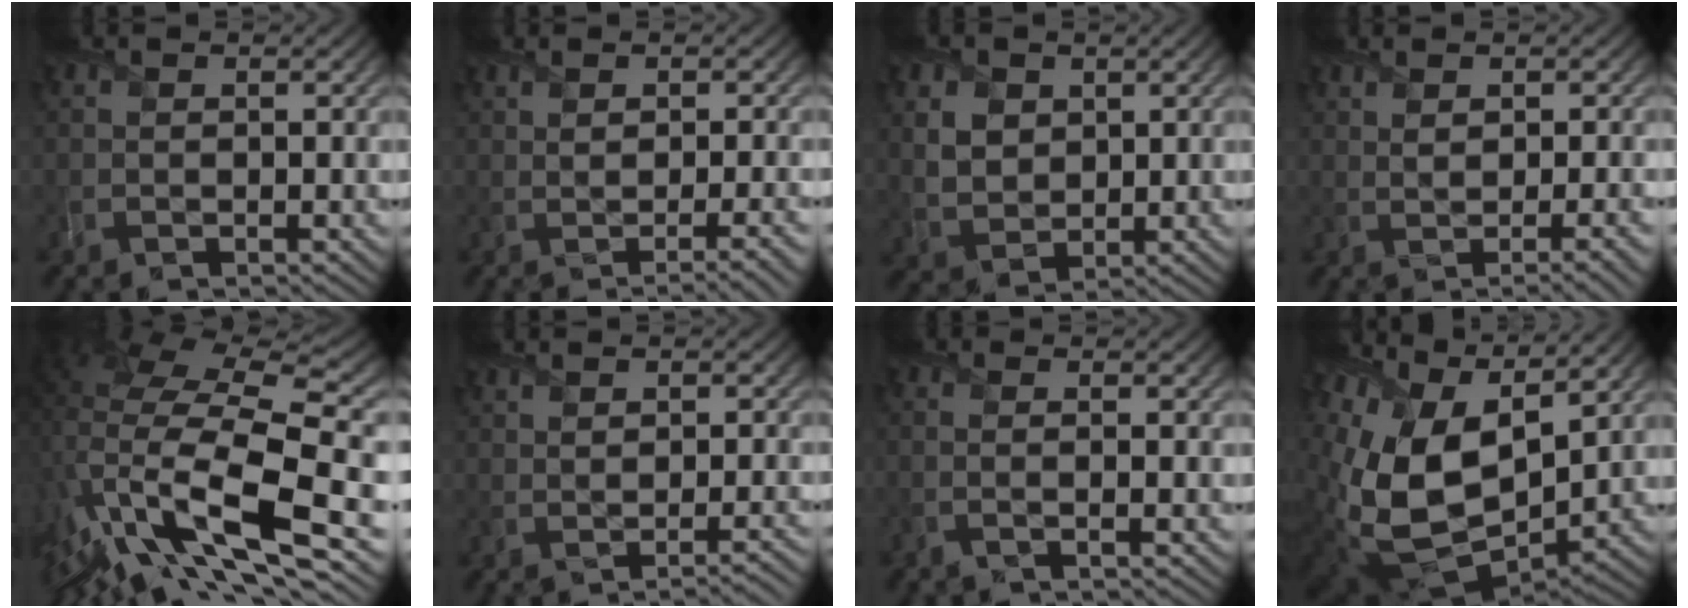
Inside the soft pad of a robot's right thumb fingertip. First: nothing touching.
{"total": 3.4, "force": [-0.7, 0.8, 3.2], "torque": [-0.042, 0.003, -0.008]}
{"total": 5.3, "force": [1.9, 4.1, 2.6], "torque": [-0.082, -0.008, 0.030]}
{"total": 3.0, "force": [0.0, 0.9, 2.8], "torque": [-0.040, 0.007, 0.005]}
{"total": 17.9, "force": [-6.4, 6.8, 15.2], "torque": [-0.341, -0.021, -0.118]}
{"total": 1.4, "force": [-0.6, 0.4, 1.2], "torque": [-0.017, 0.002, -0.009]}
{"total": 1.7, "force": [-0.7, 0.2, 1.6], "torque": [-0.026, 0.004, -0.025]}
{"total": 17.0, "force": [3.5, 10.4, 12.9], "torque": [-0.310, -0.025, 0.092]}